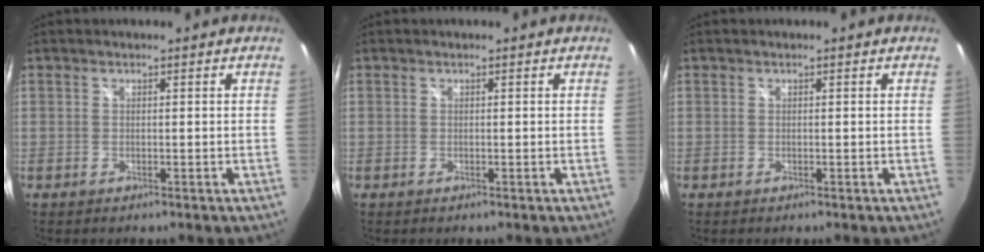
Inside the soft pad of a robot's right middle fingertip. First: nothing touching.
{"total": 0.0}
{"total": 0.0}